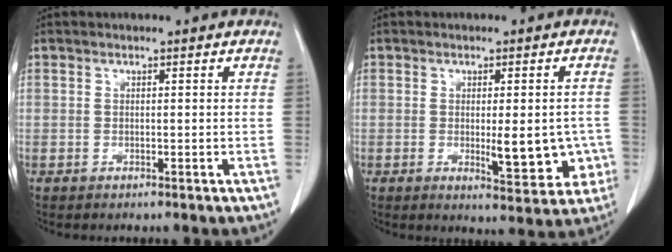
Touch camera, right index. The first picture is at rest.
{"total": 8.3, "force": [-1.4, 2.8, 7.7], "torque": [-0.089, -0.010, -0.012]}